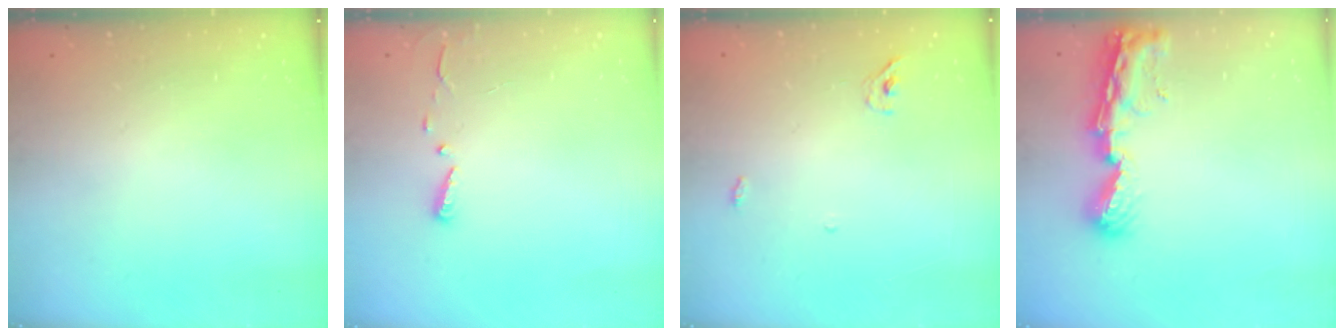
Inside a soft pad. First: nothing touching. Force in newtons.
{"total": 3.0, "press": 2.9, "slide": 0.3}
{"total": 3.9, "press": 3.7, "slide": 1.2}
{"total": 9.3, "press": 9.3, "slide": 1.0}